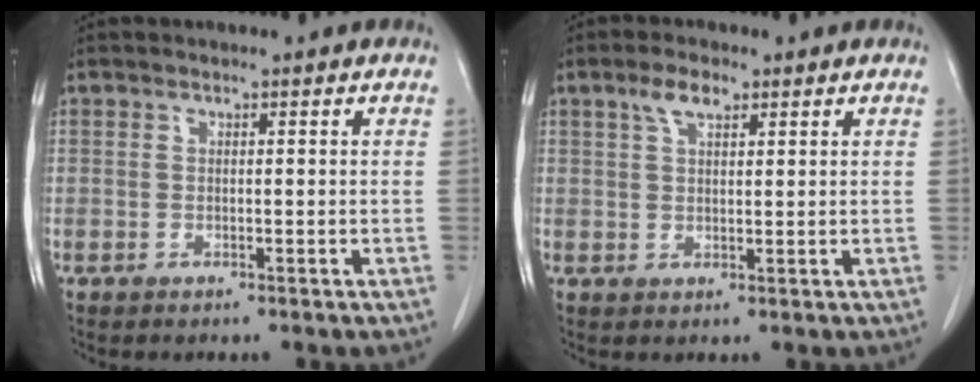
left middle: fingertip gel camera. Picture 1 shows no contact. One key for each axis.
{"total": 3.5, "fx": 2.1, "fy": 1.4, "fz": 2.4, "tx": -0.053, "ty": 0.010, "tz": 0.042}